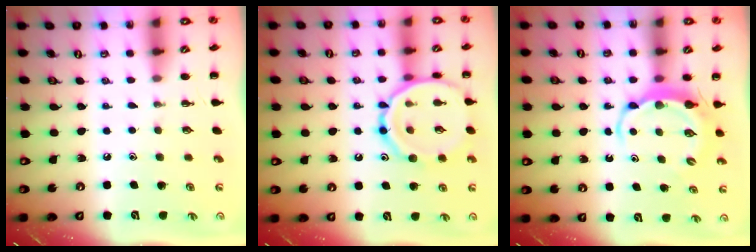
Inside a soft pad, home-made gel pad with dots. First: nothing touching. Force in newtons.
{"total": 15.5, "press": 15.4, "slide": 1.0}
{"total": 5.4, "press": 5.3, "slide": 0.5}